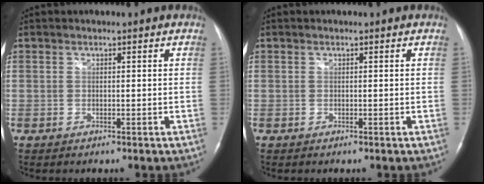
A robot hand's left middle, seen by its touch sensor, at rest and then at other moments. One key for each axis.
{"total": 0.0}